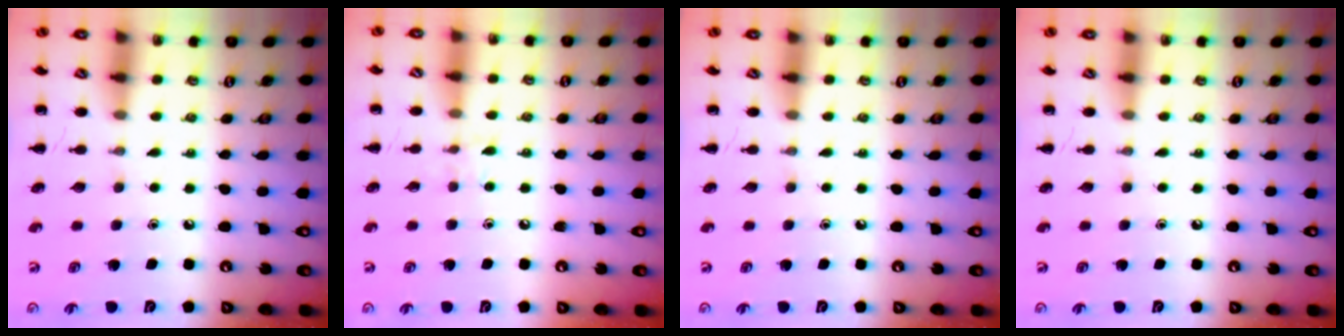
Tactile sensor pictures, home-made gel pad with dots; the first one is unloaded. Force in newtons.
{"total": 5.4, "press": 5.2, "slide": 1.6}
{"total": 0.0}
{"total": 0.0}